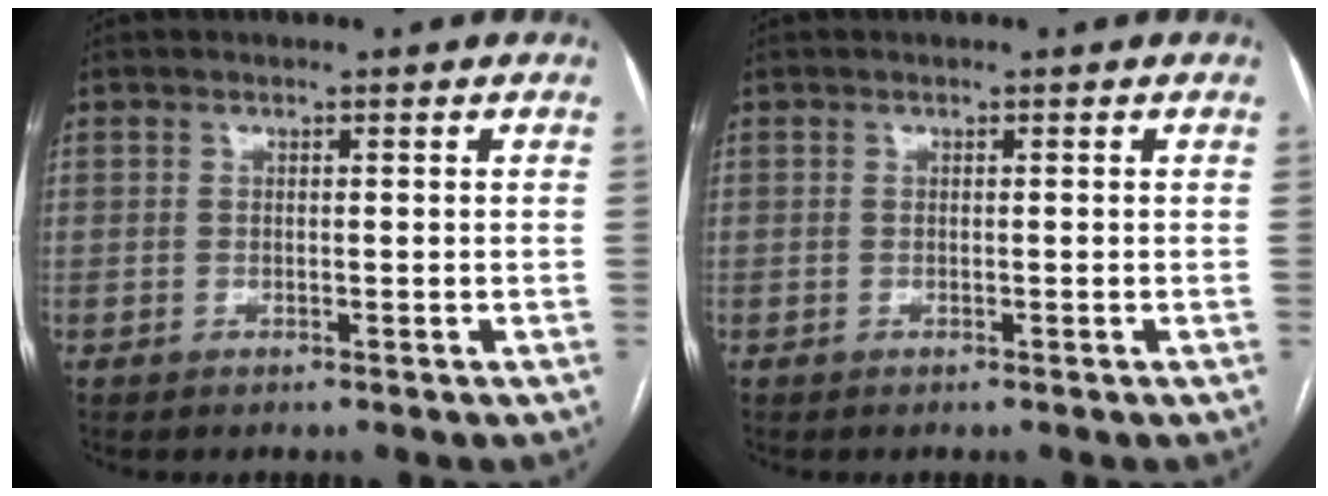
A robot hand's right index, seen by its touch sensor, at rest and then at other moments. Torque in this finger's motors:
{"motor_torque": [-0.10, 0.05, 0.02, 0.01]}